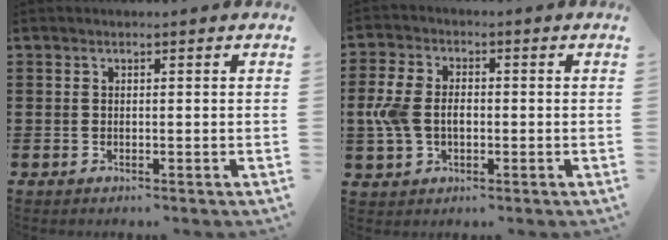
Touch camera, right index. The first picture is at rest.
{"total": 5.6, "force": [-0.5, 3.8, 4.0], "torque": [-0.107, 0.002, -0.019]}